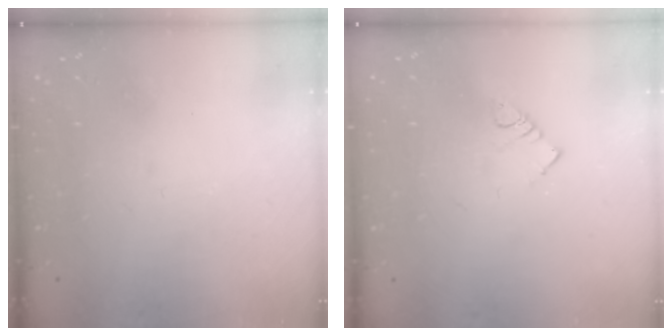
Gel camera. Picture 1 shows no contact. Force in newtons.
{"total": 2.9, "press": 2.9, "slide": 0.5}